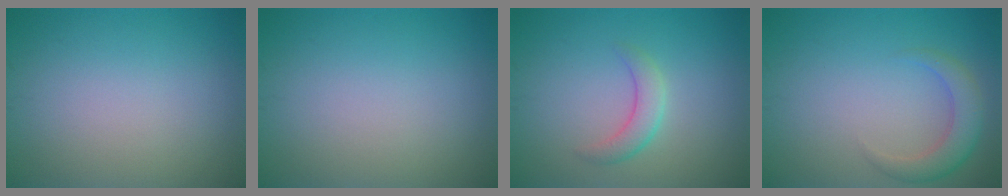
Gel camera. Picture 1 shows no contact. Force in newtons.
{"total": 0.0}
{"total": 2.3, "press": 2.3, "slide": 0.0}
{"total": 3.0, "press": 3.0, "slide": 0.3}